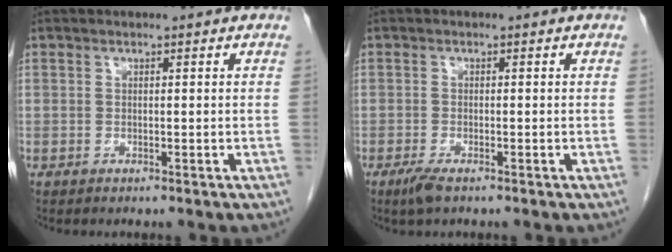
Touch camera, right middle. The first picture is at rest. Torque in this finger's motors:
{"motor_torque": [0.45, -0.25, 0.02, 0.03]}